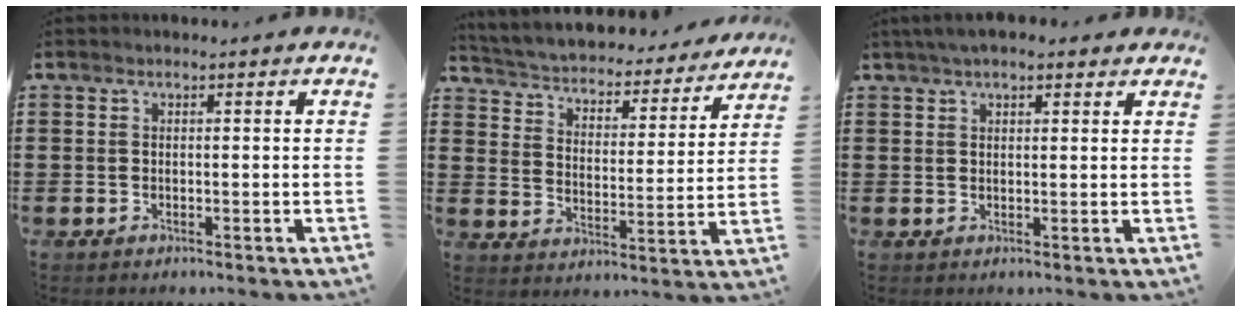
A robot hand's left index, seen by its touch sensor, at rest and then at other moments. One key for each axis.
{"total": 2.8, "fx": 2.7, "fy": 0.5, "fz": 0.0, "tx": -0.022, "ty": -0.030, "tz": 0.035}
{"total": 3.3, "fx": 2.5, "fy": 1.1, "fz": 1.9, "tx": -0.043, "ty": 0.007, "tz": 0.045}